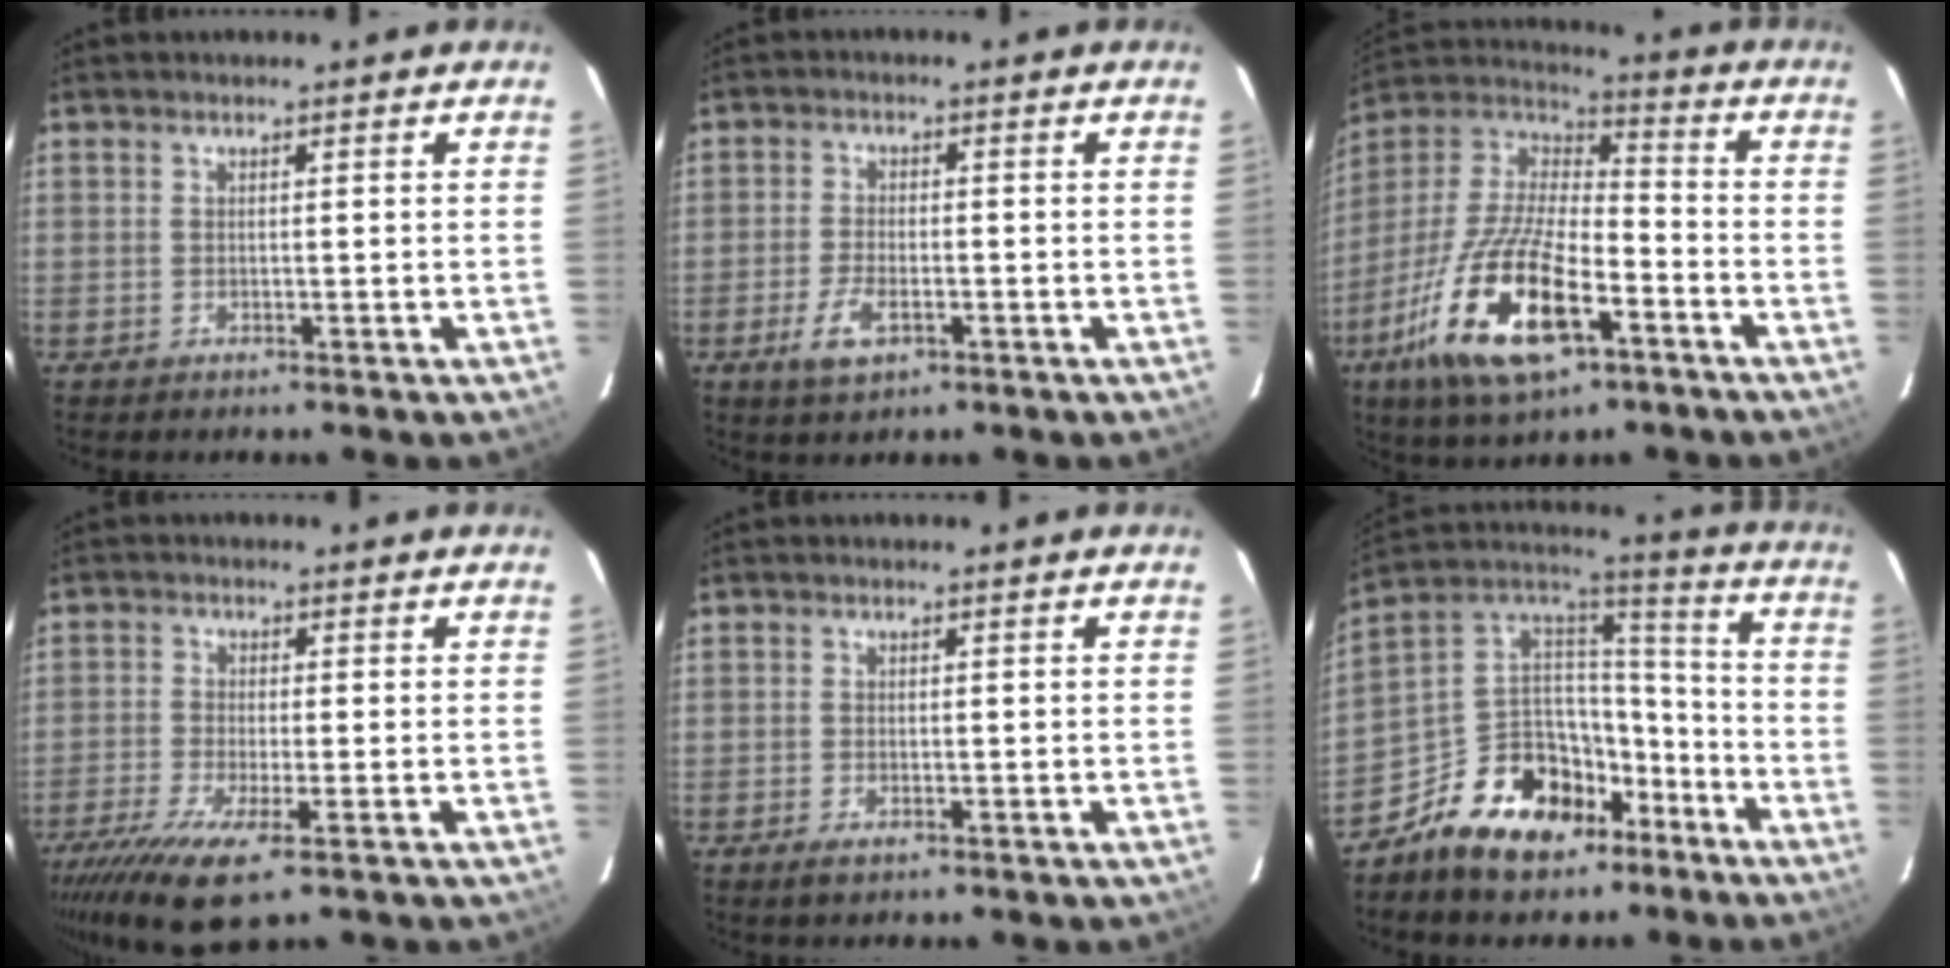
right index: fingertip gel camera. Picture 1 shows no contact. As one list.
[{"total": 6.0, "force": [-2.9, 2.9, 4.4], "torque": [-0.100, -0.002, -0.054]}, {"total": 21.5, "force": [-10.2, 8.6, 16.9], "torque": [-0.347, -0.031, -0.187]}, {"total": 10.4, "force": [-6.1, 2.3, 8.1], "torque": [-0.184, -0.037, -0.114]}, {"total": 1.4, "force": [-0.8, 0.6, 0.9], "torque": [-0.020, -0.004, -0.016]}, {"total": 18.6, "force": [-10.9, 11.8, 9.3], "torque": [-0.191, 0.052, -0.169]}]